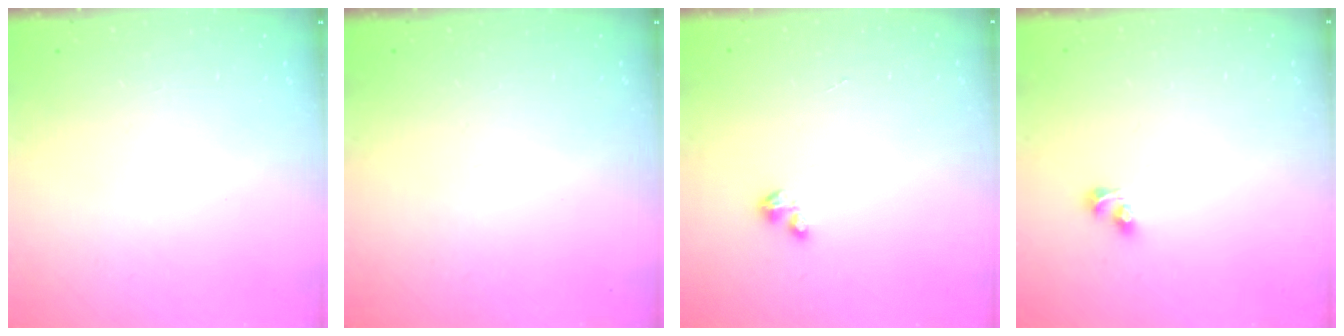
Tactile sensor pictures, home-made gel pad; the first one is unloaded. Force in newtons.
{"total": 0.0}
{"total": 1.7, "press": 1.7, "slide": 0.2}
{"total": 3.5, "press": 3.1, "slide": 1.6}